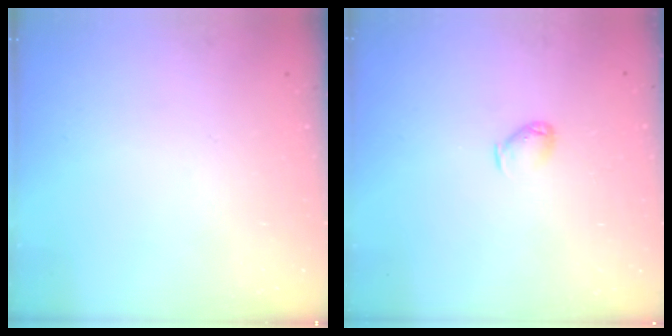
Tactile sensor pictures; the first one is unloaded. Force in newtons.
{"total": 3.5, "press": 3.5, "slide": 0.6}